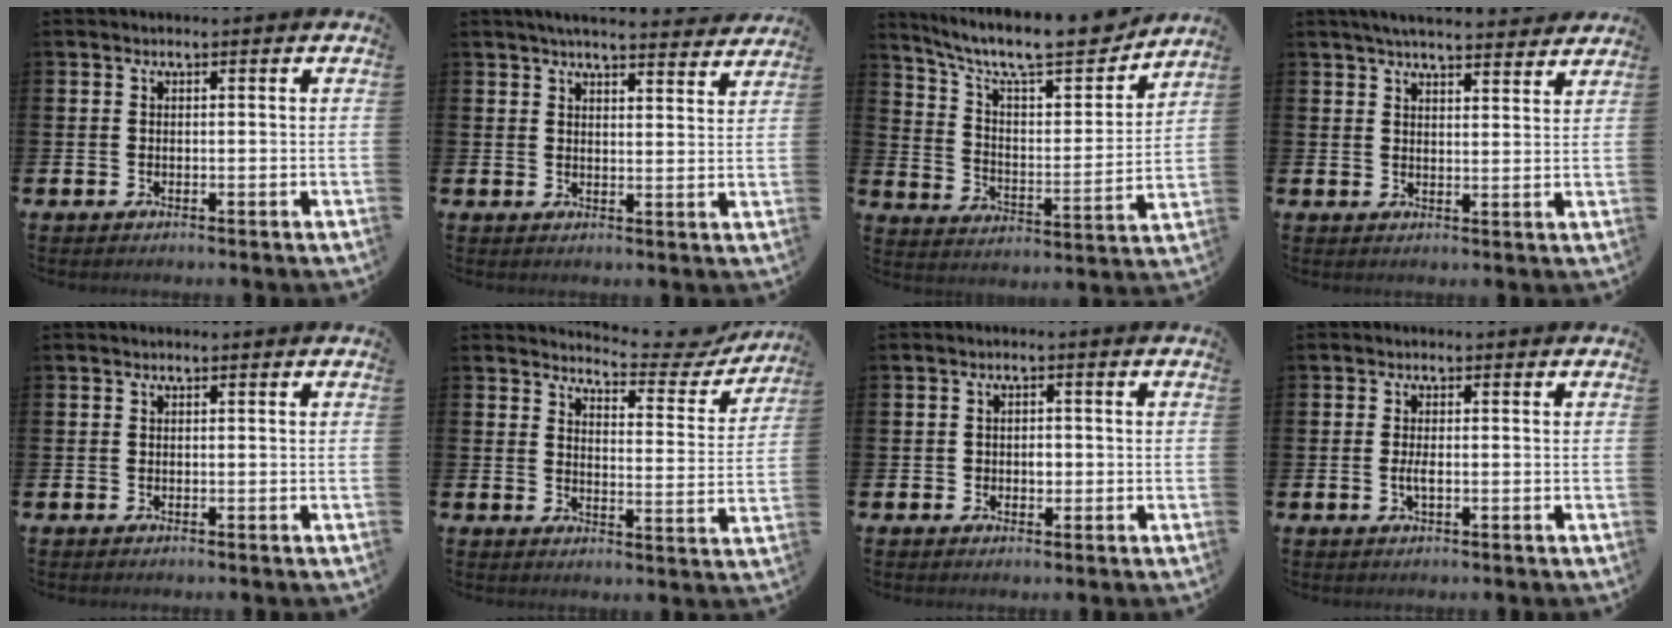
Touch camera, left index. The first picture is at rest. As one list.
[{"total": 4.7, "force": [4.6, 0.2, 1.2], "torque": [-0.018, -0.027, 0.079]}, {"total": 11.1, "force": [9.8, 2.5, 4.5], "torque": [-0.114, -0.075, 0.165]}, {"total": 4.8, "force": [4.7, 0.3, 1.2], "torque": [-0.018, -0.026, 0.081]}, {"total": 0.0}, {"total": 5.6, "force": [5.4, 0.9, 1.3], "torque": [-0.022, -0.045, 0.086]}, {"total": 1.6, "force": [-0.1, 1.3, 0.9], "torque": [0.003, -0.002, -0.008]}, {"total": 1.6, "force": [-0.2, 0.5, 1.5], "torque": [-0.030, 0.001, -0.004]}]